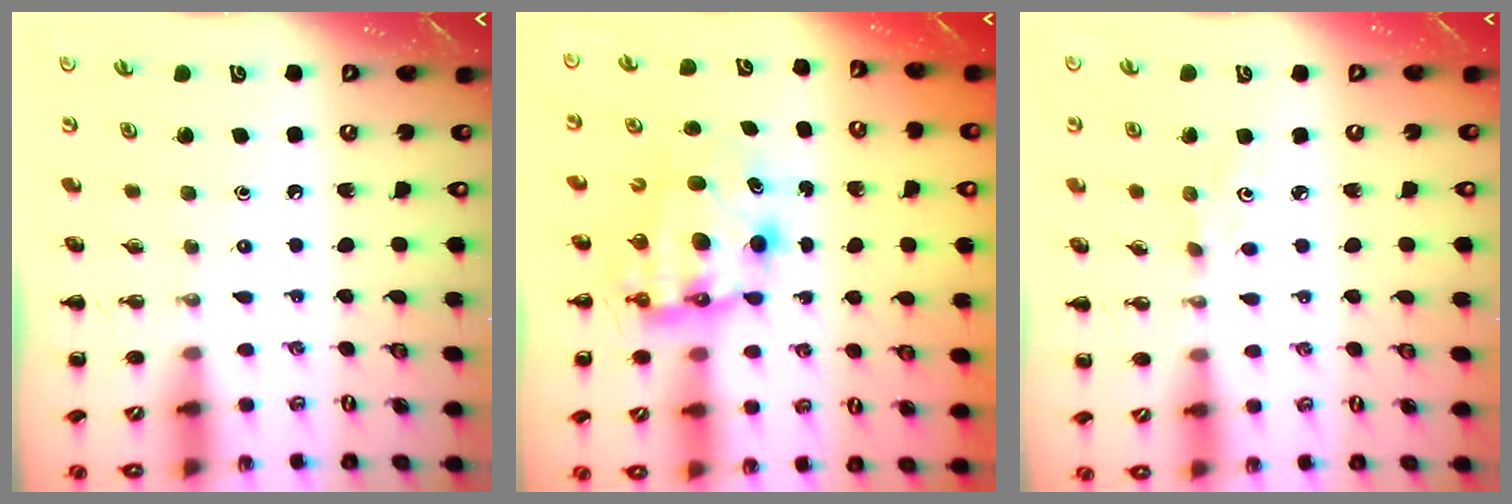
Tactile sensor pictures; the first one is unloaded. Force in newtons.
{"total": 7.3, "press": 7.0, "slide": 2.1}
{"total": 2.2, "press": 2.1, "slide": 0.7}